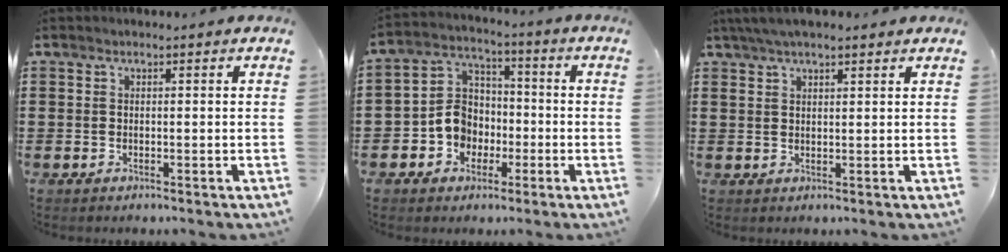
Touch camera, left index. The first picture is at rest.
{"total": 7.1, "force": [-2.2, 6.3, 2.5], "torque": [-0.079, 0.012, -0.047]}
{"total": 3.7, "force": [2.7, 1.1, 2.2], "torque": [-0.050, 0.005, 0.050]}